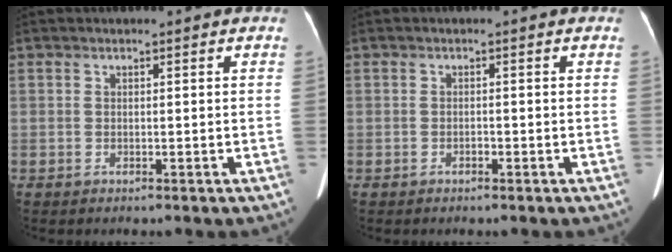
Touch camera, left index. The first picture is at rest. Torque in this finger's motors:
{"motor_torque": [-0.33, 0.02, -0.02, -0.01]}